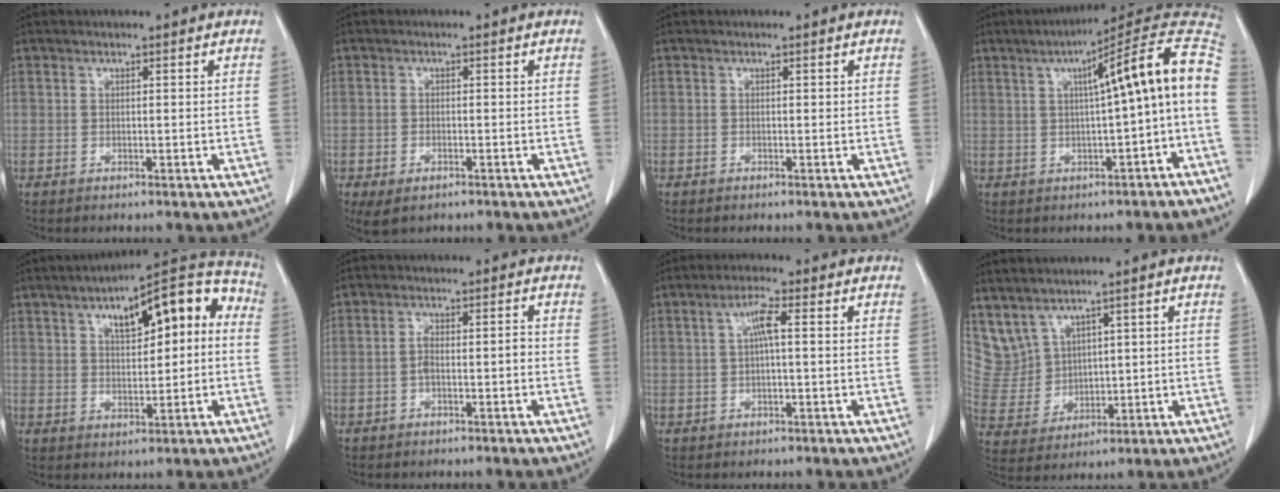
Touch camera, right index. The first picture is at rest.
{"total": 4.1, "force": [-2.4, 2.0, 2.5], "torque": [-0.048, -0.008, -0.033]}
{"total": 0.0}
{"total": 13.4, "force": [0.7, 0.1, 13.3], "torque": [-0.181, 0.040, 0.002]}
{"total": 14.4, "force": [3.5, 5.3, 12.9], "torque": [-0.171, 0.045, 0.046]}
{"total": 2.9, "force": [-1.1, 0.8, 2.5], "torque": [-0.043, 0.008, -0.018]}
{"total": 3.3, "force": [0.5, 0.4, 3.3], "torque": [-0.062, 0.008, 0.009]}
{"total": 8.6, "force": [5.8, 5.9, 2.3], "torque": [-0.071, 0.020, 0.147]}